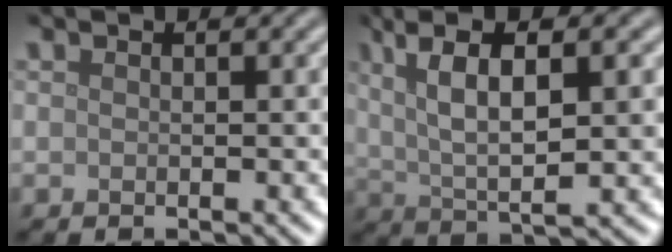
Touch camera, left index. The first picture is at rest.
{"total": 8.1, "force": [2.4, 2.8, 7.2], "torque": [-0.128, 0.005, 0.039]}